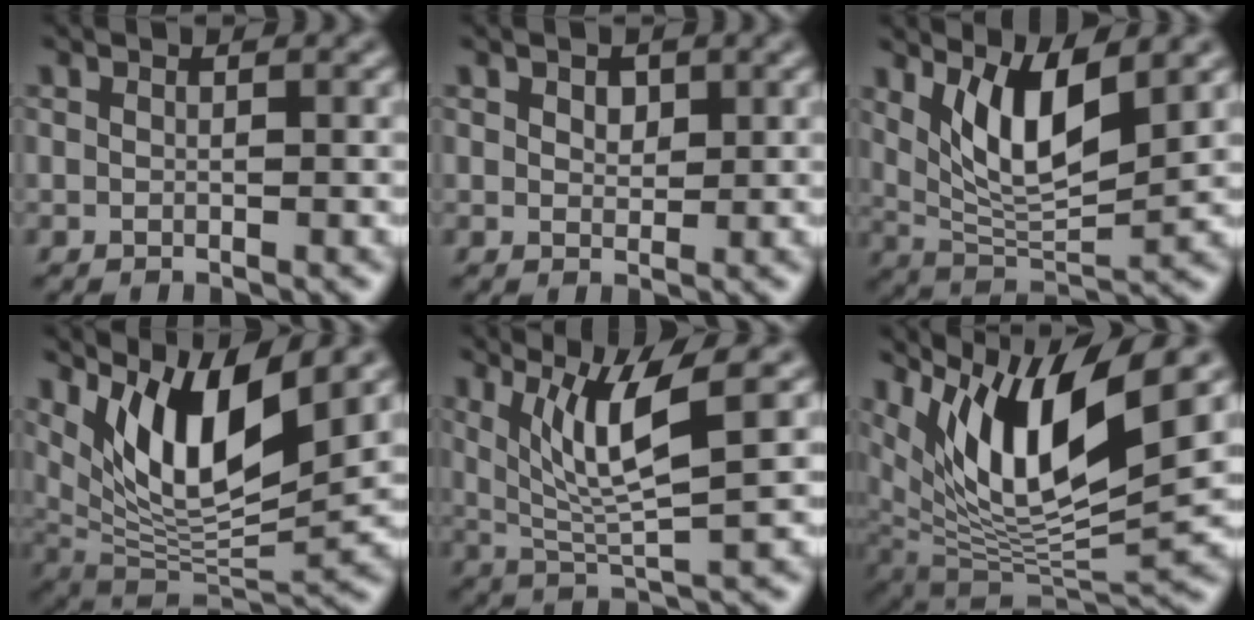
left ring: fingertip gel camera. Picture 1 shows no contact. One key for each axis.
{"total": 1.3, "fx": 0.7, "fy": 0.9, "fz": 0.8, "tx": -0.013, "ty": -0.001, "tz": 0.012}
{"total": 6.4, "fx": 2.6, "fy": 2.1, "fz": 5.5, "tx": -0.105, "ty": -0.016, "tz": 0.055}
{"total": 9.3, "fx": 4.7, "fy": 2.9, "fz": 7.4, "tx": -0.131, "ty": -0.018, "tz": 0.094}
{"total": 6.1, "fx": 2.4, "fy": 1.0, "fz": 5.6, "tx": -0.105, "ty": -0.008, "tz": 0.049}
{"total": 11.3, "fx": 5.7, "fy": 3.6, "fz": 9.1, "tx": -0.166, "ty": -0.006, "tz": 0.112}